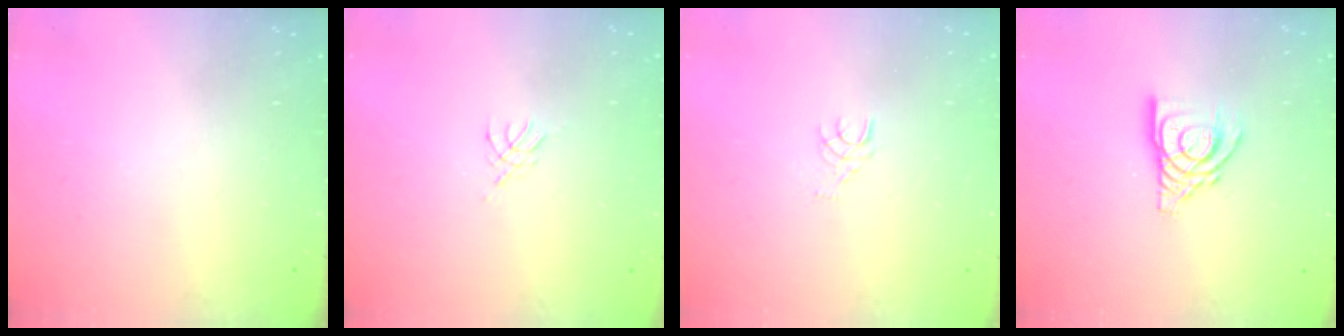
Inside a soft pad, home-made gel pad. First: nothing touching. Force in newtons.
{"total": 2.8, "press": 2.7, "slide": 0.6}
{"total": 3.6, "press": 3.6, "slide": 0.3}
{"total": 11.8, "press": 11.7, "slide": 1.1}